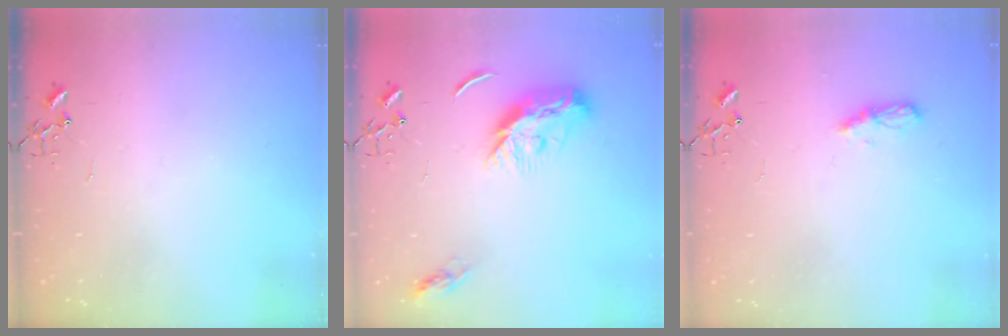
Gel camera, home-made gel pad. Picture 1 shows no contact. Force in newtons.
{"total": 11.0, "press": 11.0, "slide": 0.1}
{"total": 5.1, "press": 5.1, "slide": 0.5}